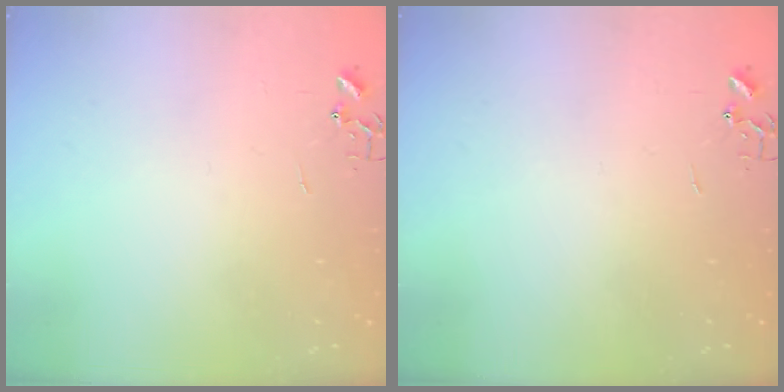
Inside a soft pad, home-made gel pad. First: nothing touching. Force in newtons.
{"total": 0.0}